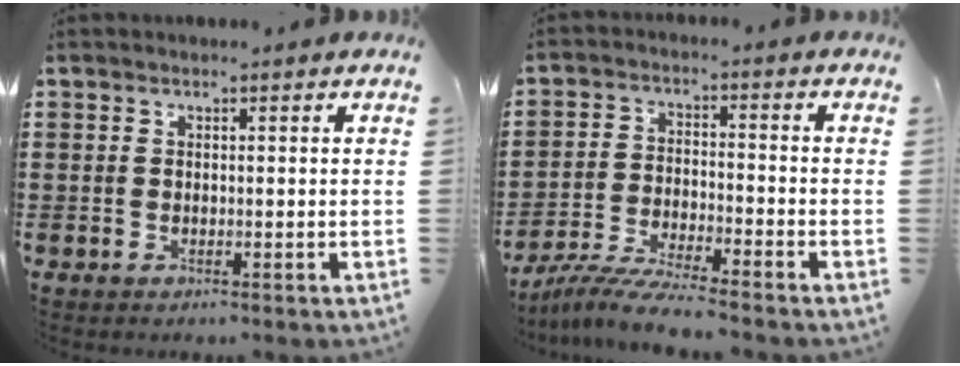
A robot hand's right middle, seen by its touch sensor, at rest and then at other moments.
{"total": 6.5, "force": [-6.2, -0.2, 2.1], "torque": [-0.042, -0.009, -0.121]}